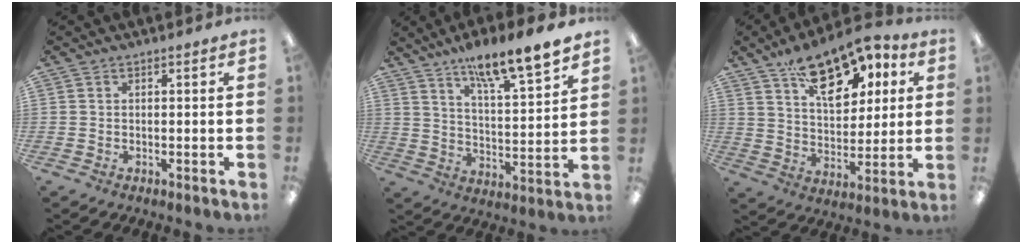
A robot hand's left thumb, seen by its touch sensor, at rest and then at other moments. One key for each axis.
{"total": 12.9, "fx": 10.9, "fy": 2.0, "fz": 6.6, "tx": -0.103, "ty": -0.074, "tz": 0.184}
{"total": 17.6, "fx": 11.5, "fy": 9.2, "fz": 9.7, "tx": -0.148, "ty": -0.053, "tz": 0.201}